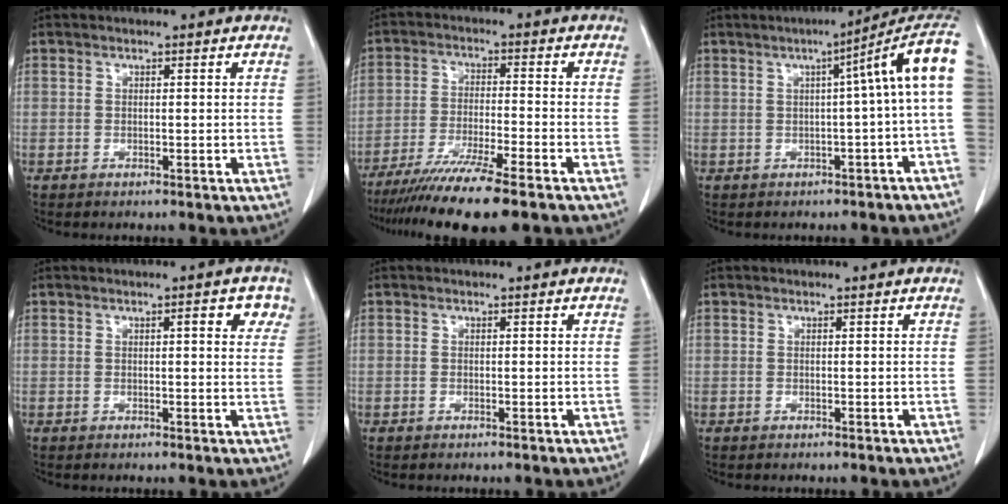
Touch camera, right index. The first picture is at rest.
{"total": 12.7, "force": [-9.9, -0.2, 7.8], "torque": [-0.130, -0.034, -0.161]}
{"total": 8.6, "force": [1.6, -0.7, 8.4], "torque": [-0.093, 0.039, 0.012]}
{"total": 3.4, "force": [1.4, 0.9, 2.9], "torque": [-0.030, 0.005, 0.013]}
{"total": 0.0}
{"total": 0.0}